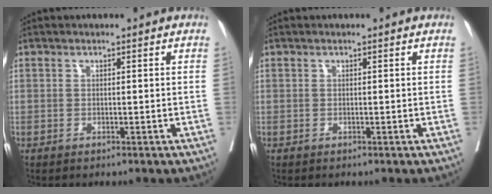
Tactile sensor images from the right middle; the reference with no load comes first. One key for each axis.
{"total": 0.0}